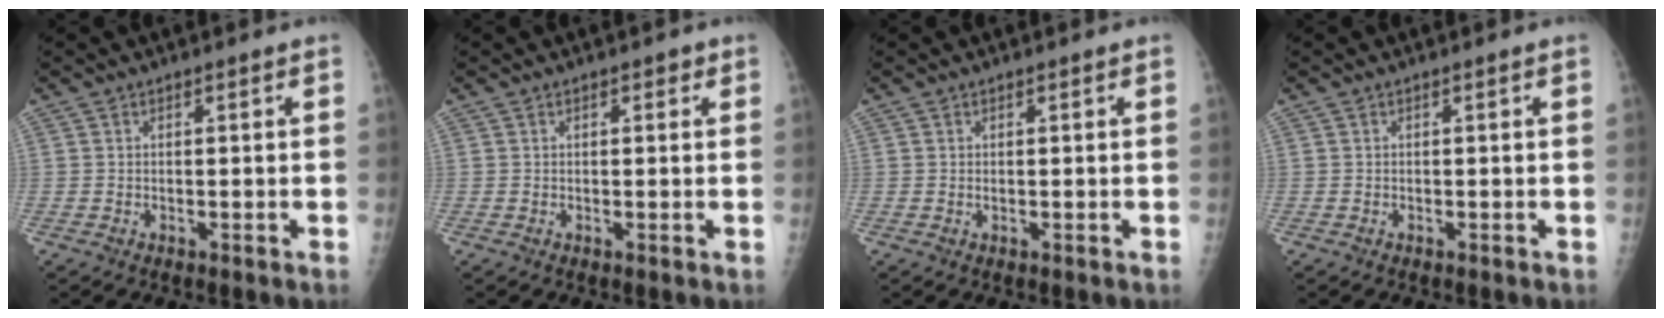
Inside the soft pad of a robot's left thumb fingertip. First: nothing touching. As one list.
[{"total": 1.2, "force": [0.7, 0.7, 0.7], "torque": [0.002, -0.001, 0.004]}, {"total": 0.0}, {"total": 0.0}]